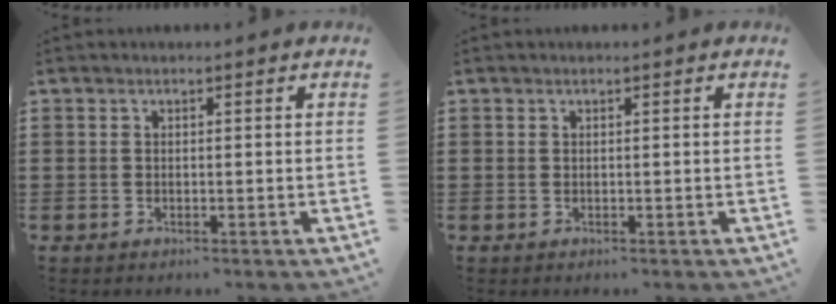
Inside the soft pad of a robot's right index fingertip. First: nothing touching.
{"total": 0.0}